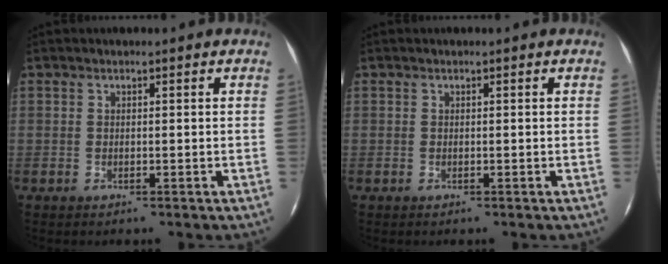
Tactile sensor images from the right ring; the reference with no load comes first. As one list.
[{"total": 0.0}]